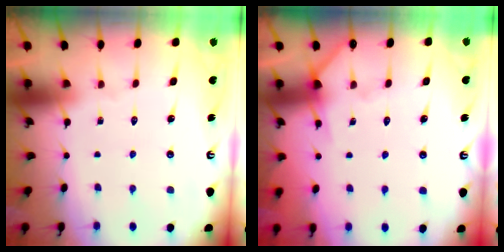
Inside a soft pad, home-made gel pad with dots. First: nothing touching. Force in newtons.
{"total": 5.3, "press": 5.2, "slide": 0.4}